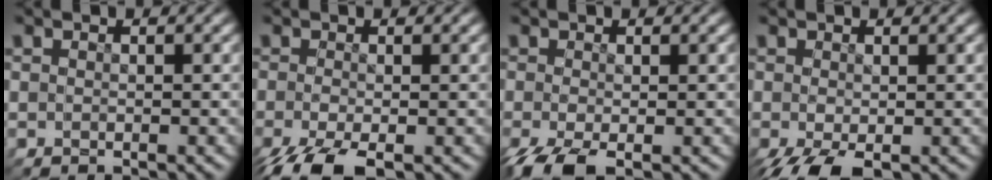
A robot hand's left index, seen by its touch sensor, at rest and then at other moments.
{"total": 2.0, "force": [-1.7, -0.9, 0.3], "torque": [0.011, -0.001, -0.025]}
{"total": 1.1, "force": [-0.9, -0.4, 0.5], "torque": [0.008, -0.001, -0.012]}
{"total": 1.1, "force": [-0.3, 0.5, 0.9], "torque": [0.004, -0.003, 0.000]}